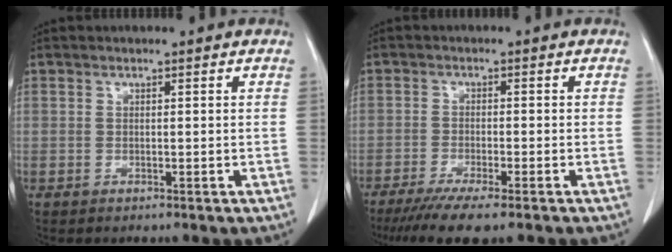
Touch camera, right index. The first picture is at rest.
{"total": 8.1, "force": [-6.1, 0.2, 5.3], "torque": [-0.080, -0.018, -0.096]}